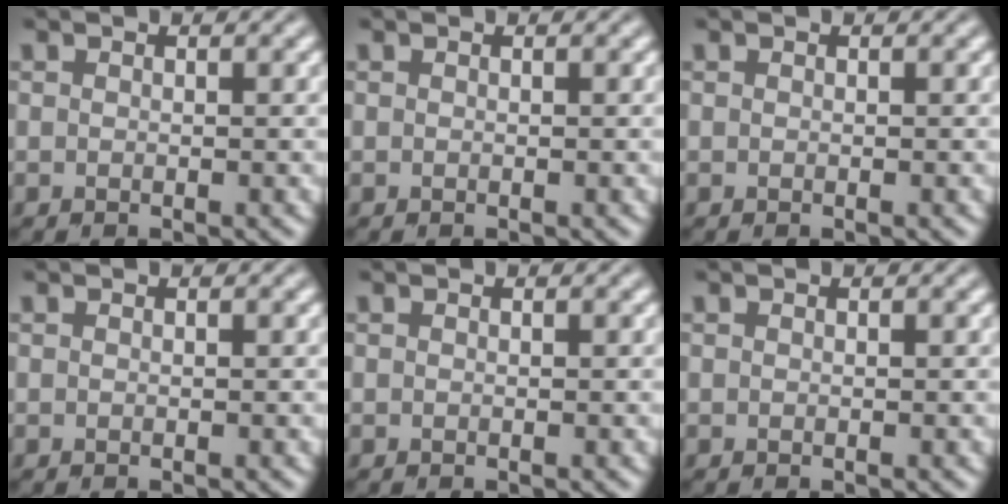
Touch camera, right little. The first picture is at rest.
{"total": 0.0}
{"total": 0.0}
{"total": 0.0}
{"total": 0.0}
{"total": 0.0}